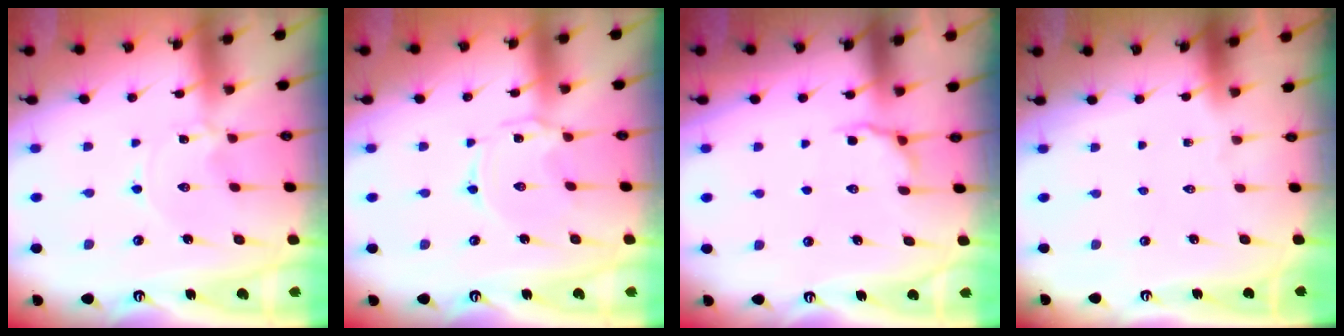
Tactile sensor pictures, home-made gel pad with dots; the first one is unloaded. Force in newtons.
{"total": 1.2, "press": 1.1, "slide": 0.4}
{"total": 5.6, "press": 5.4, "slide": 1.8}
{"total": 0.0}